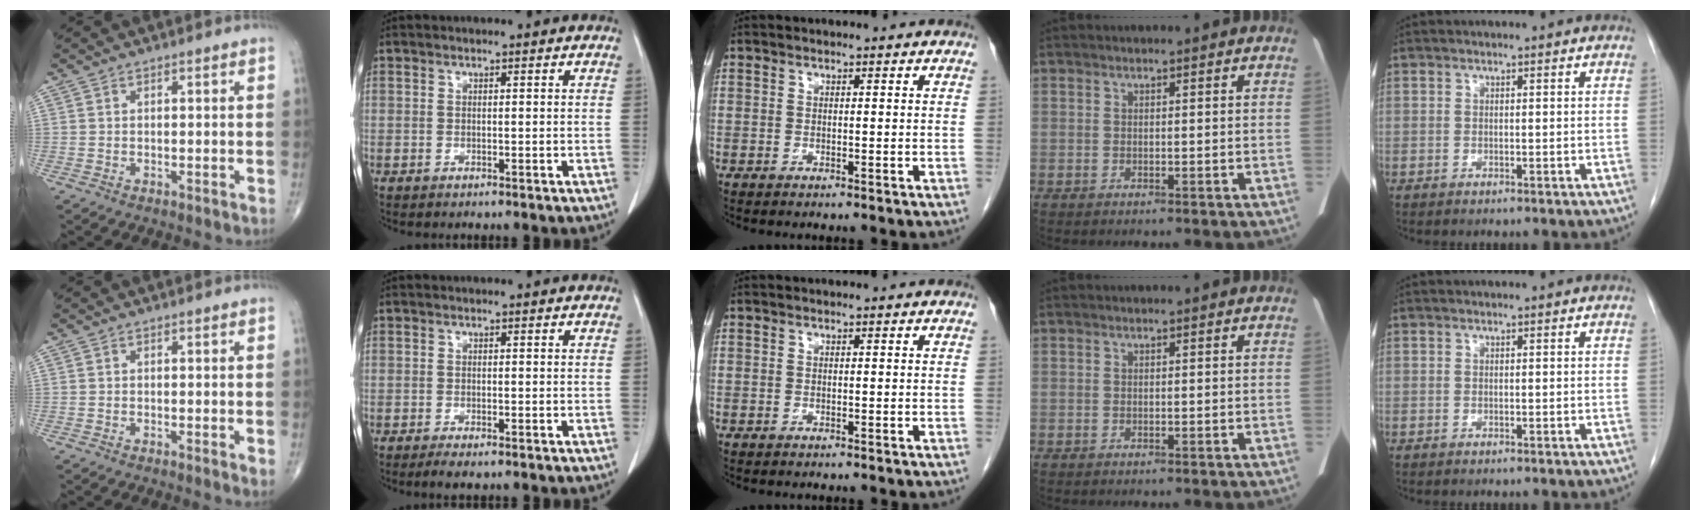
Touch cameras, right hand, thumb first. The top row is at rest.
{"thumb": {"total": 1.2, "force": [-0.1, 0.3, 1.2], "torque": [-0.018, -0.005, -0.005]}, "index": {"total": 2.1, "force": [-1.5, 0.4, 1.4], "torque": [-0.022, -0.005, -0.024]}}